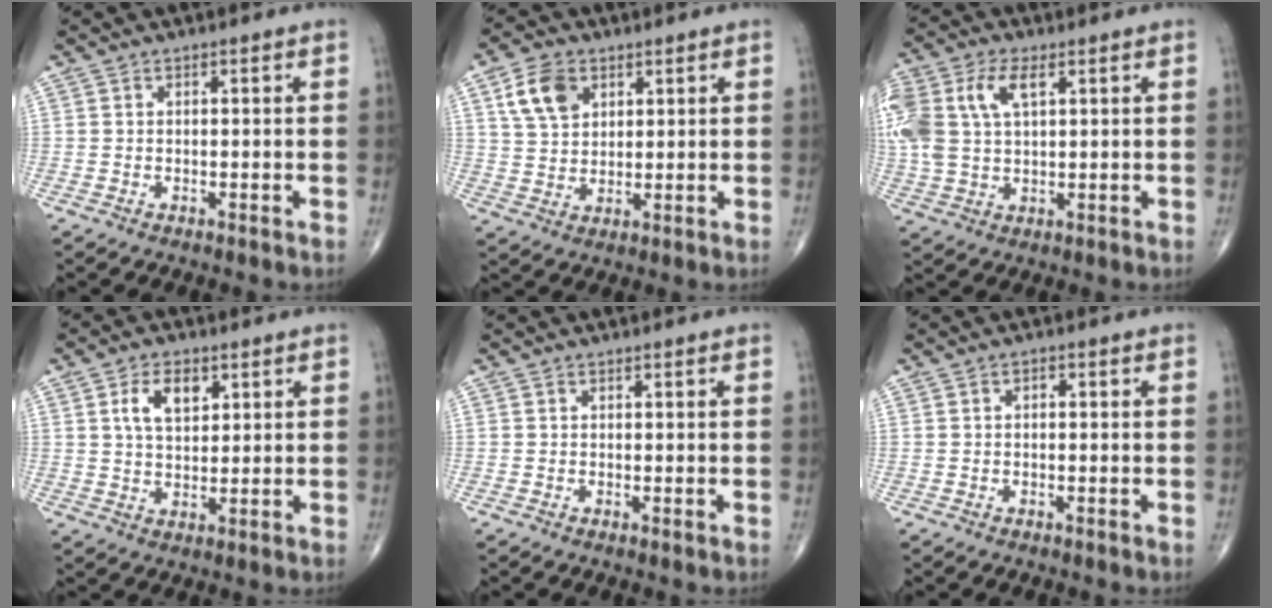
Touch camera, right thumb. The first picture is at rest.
{"total": 8.2, "force": [3.6, 5.6, 4.7], "torque": [-0.071, -0.010, 0.070]}
{"total": 15.6, "force": [4.8, 9.0, 11.8], "torque": [-0.296, 0.017, 0.092]}
{"total": 6.8, "force": [2.6, 3.9, 4.8], "torque": [-0.074, -0.010, 0.049]}
{"total": 0.0}
{"total": 1.0, "force": [0.1, 0.5, 0.8], "torque": [-0.011, 0.003, -0.002]}